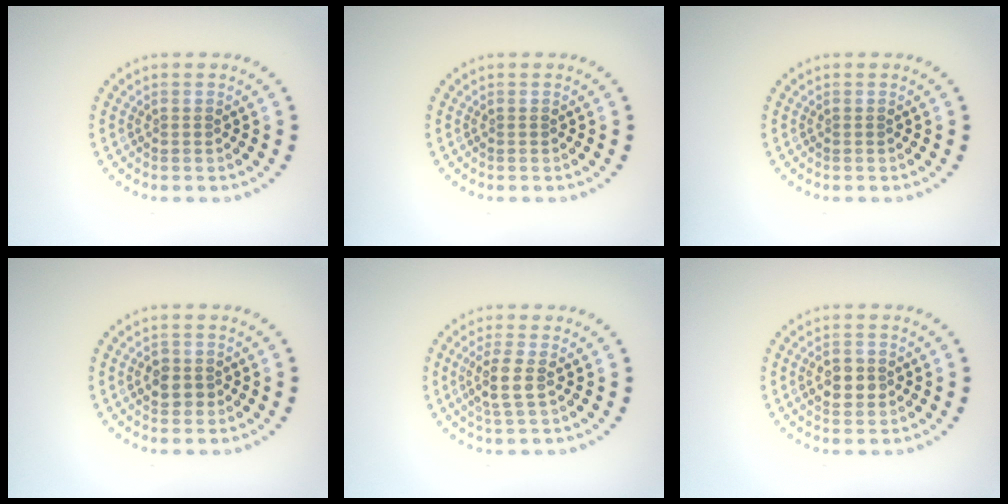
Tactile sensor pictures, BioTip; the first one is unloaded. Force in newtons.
{"total": 0.0}
{"total": 0.0}
{"total": 1.7, "press": 1.6, "slide": 0.5}
{"total": 2.4, "press": 2.0, "slide": 1.3}
{"total": 3.0, "press": 3.0, "slide": 0.2}